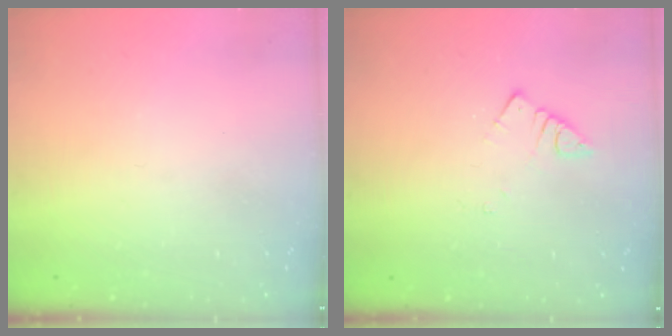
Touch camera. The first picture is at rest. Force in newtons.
{"total": 2.5, "press": 2.5, "slide": 0.3}